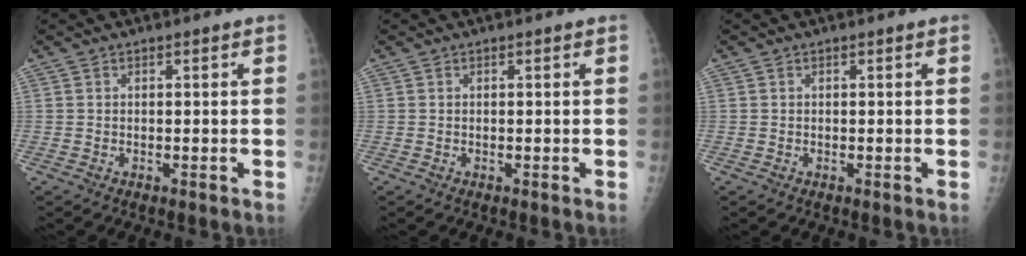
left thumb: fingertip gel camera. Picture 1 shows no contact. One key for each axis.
{"total": 0.0}
{"total": 0.0}